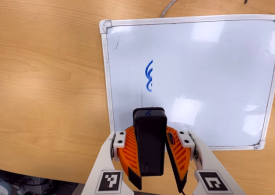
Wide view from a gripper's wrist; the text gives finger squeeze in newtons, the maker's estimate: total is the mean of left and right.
{"total": 10.7, "left": 10.2, "right": 11.1}